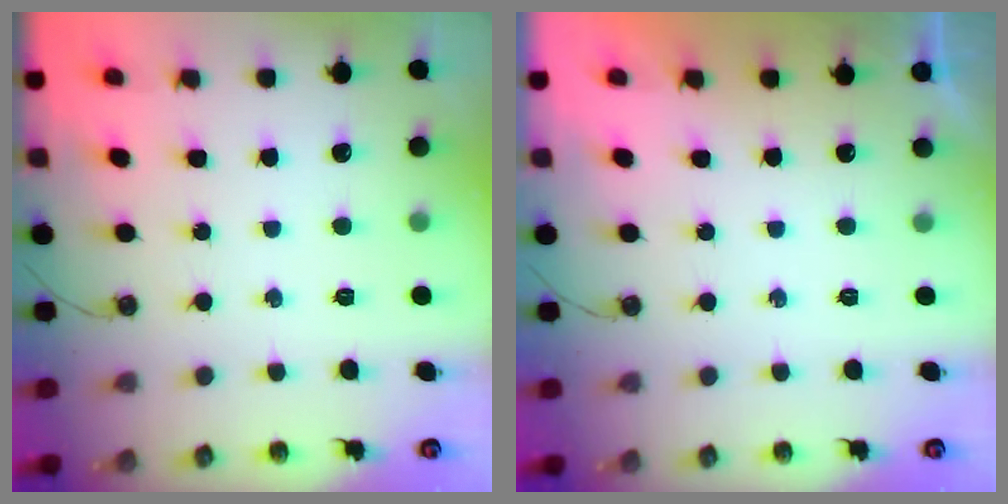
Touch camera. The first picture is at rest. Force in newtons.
{"total": 0.0}